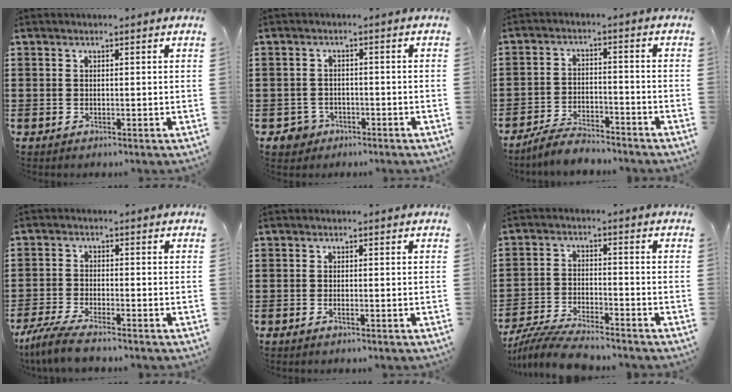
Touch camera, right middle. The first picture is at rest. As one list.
[{"total": 2.7, "force": [-2.1, 1.7, 0.4], "torque": [-0.022, 0.000, -0.046]}, {"total": 5.2, "force": [-4.9, 0.7, 1.4], "torque": [-0.030, 0.005, -0.100]}, {"total": 5.0, "force": [-4.4, 0.4, 2.3], "torque": [-0.065, -0.013, -0.092]}, {"total": 0.7, "force": [-0.4, 0.1, 0.6], "torque": [-0.013, -0.004, -0.006]}, {"total": 6.6, "force": [-6.3, 0.4, 1.9], "torque": [-0.045, 0.000, -0.124]}]